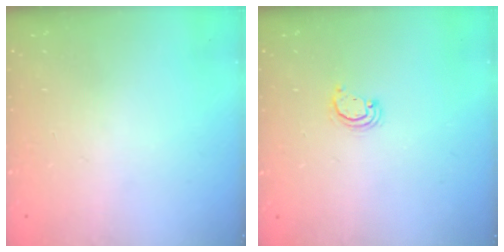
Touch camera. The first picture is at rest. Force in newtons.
{"total": 2.2, "press": 2.2, "slide": 0.3}